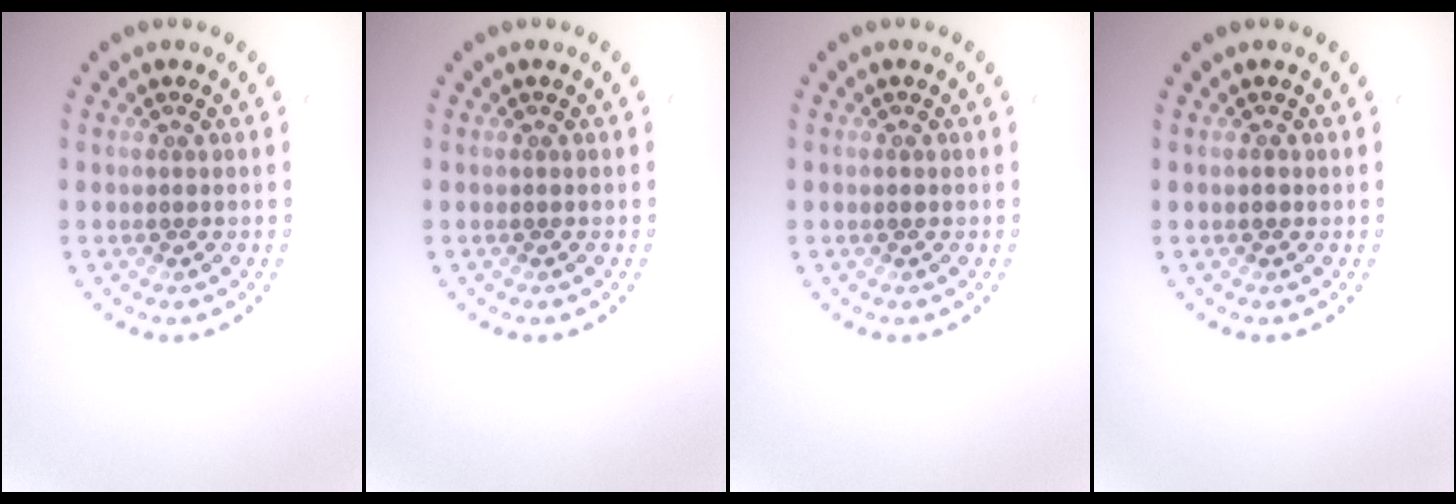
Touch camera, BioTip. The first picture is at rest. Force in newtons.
{"total": 0.0}
{"total": 0.5, "press": 0.5, "slide": 0.2}
{"total": 0.8, "press": 0.8, "slide": 0.1}